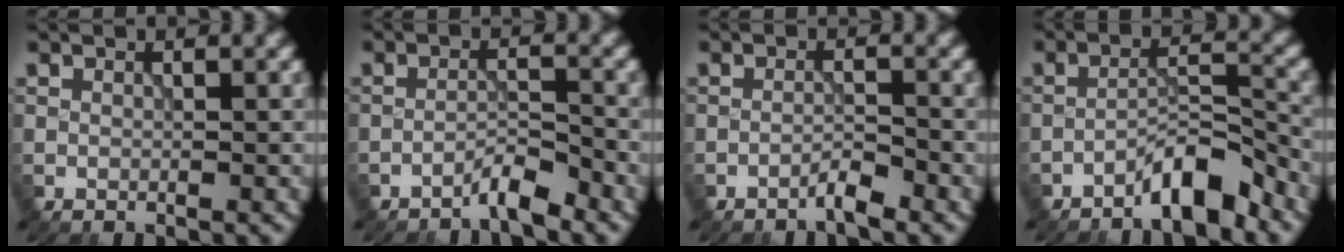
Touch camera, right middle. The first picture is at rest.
{"total": 2.4, "force": [-2.1, 0.1, 1.1], "torque": [-0.013, 0.010, -0.043]}
{"total": 1.5, "force": [-1.3, 0.0, 0.8], "torque": [-0.010, 0.005, -0.027]}
{"total": 4.4, "force": [-3.4, 0.8, 2.6], "torque": [-0.041, 0.014, -0.066]}